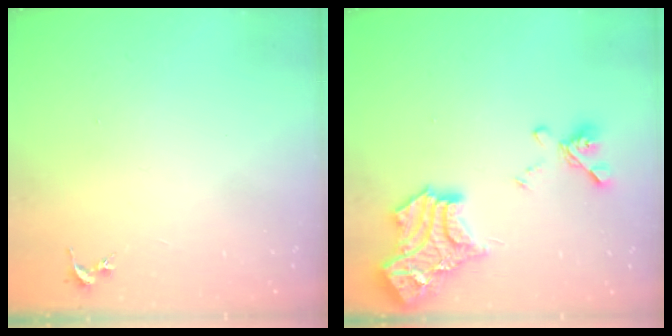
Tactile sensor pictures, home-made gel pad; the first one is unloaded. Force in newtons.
{"total": 22.9, "press": 22.8, "slide": 2.3}